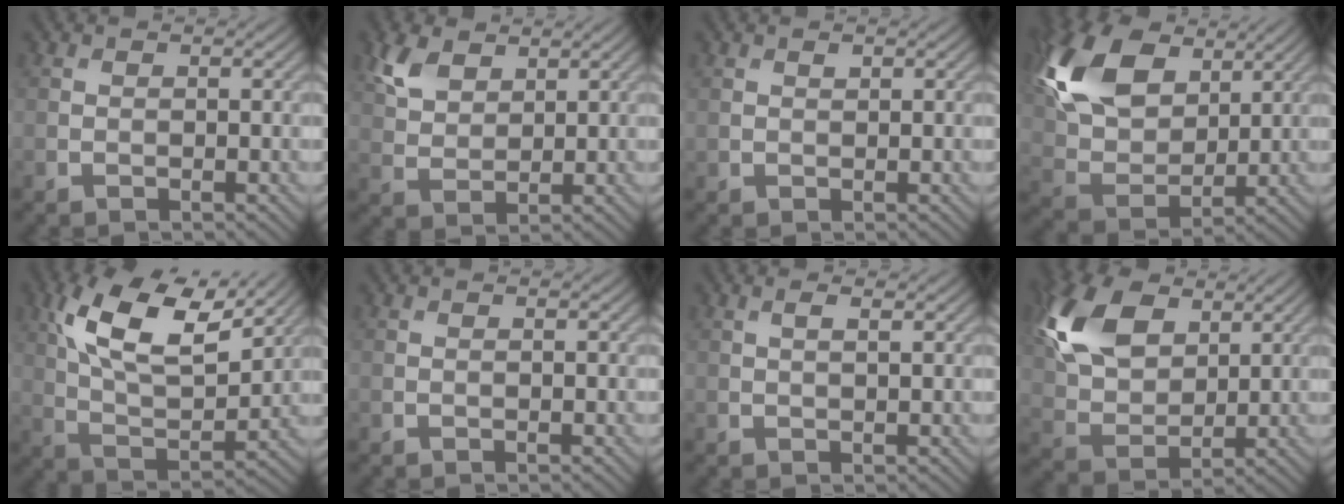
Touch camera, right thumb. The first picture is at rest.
{"total": 5.2, "force": [3.2, 3.1, 2.7], "torque": [-0.071, 0.002, 0.070]}
{"total": 0.7, "force": [0.5, 0.4, 0.4], "torque": [-0.007, -0.002, 0.011]}
{"total": 15.0, "force": [6.6, 9.2, 9.8], "torque": [-0.246, 0.029, 0.120]}
{"total": 13.6, "force": [6.9, 6.0, 10.1], "torque": [-0.213, 0.007, 0.132]}
{"total": 0.0}
{"total": 1.3, "force": [0.7, 0.2, 1.1], "torque": [-0.021, 0.000, 0.014]}
{"total": 13.0, "force": [5.5, 8.0, 8.7], "torque": [-0.228, 0.026, 0.104]}